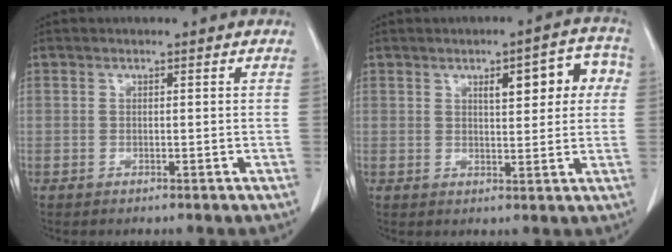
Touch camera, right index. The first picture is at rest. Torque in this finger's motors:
{"motor_torque": [0.46, 0.34, 0.12, 0.06]}